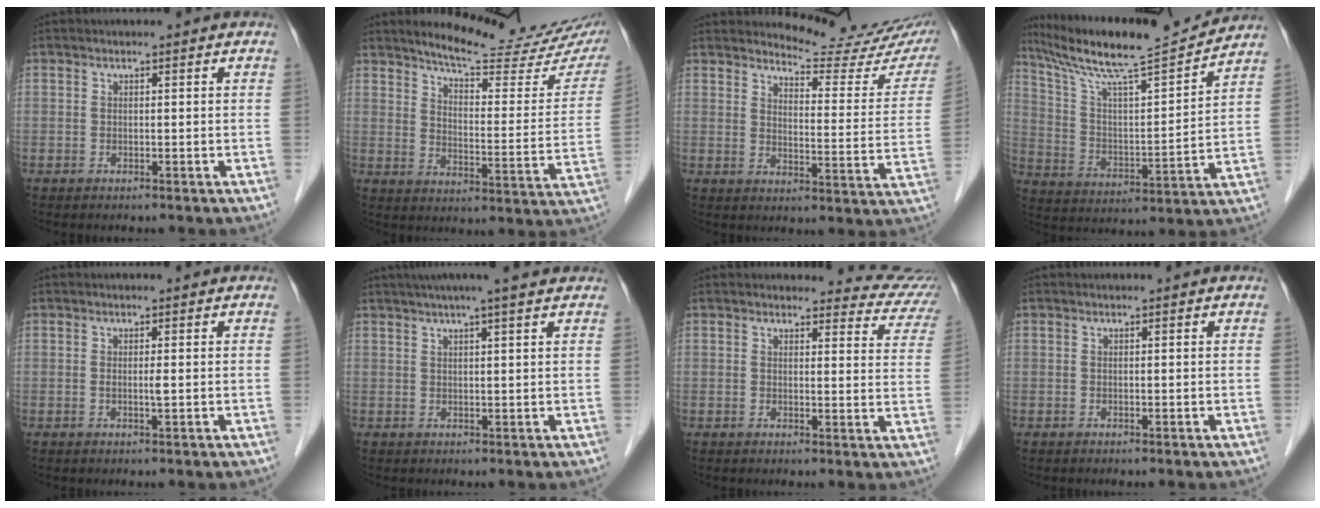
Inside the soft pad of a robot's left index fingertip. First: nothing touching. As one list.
[{"total": 19.6, "force": [17.1, 3.6, 8.8], "torque": [-0.111, -0.044, 0.212]}, {"total": 15.5, "force": [14.8, 2.3, 4.1], "torque": [-0.042, -0.073, 0.160]}, {"total": 17.9, "force": [16.2, -0.1, 7.7], "torque": [-0.143, 0.002, 0.270]}, {"total": 1.0, "force": [0.0, -0.1, 1.0], "torque": [-0.022, -0.002, -0.001]}, {"total": 8.6, "force": [6.9, 0.0, 5.1], "torque": [-0.078, 0.031, 0.089]}, {"total": 9.3, "force": [9.0, 2.3, 0.2], "torque": [0.036, -0.042, 0.063]}, {"total": 0.0}]